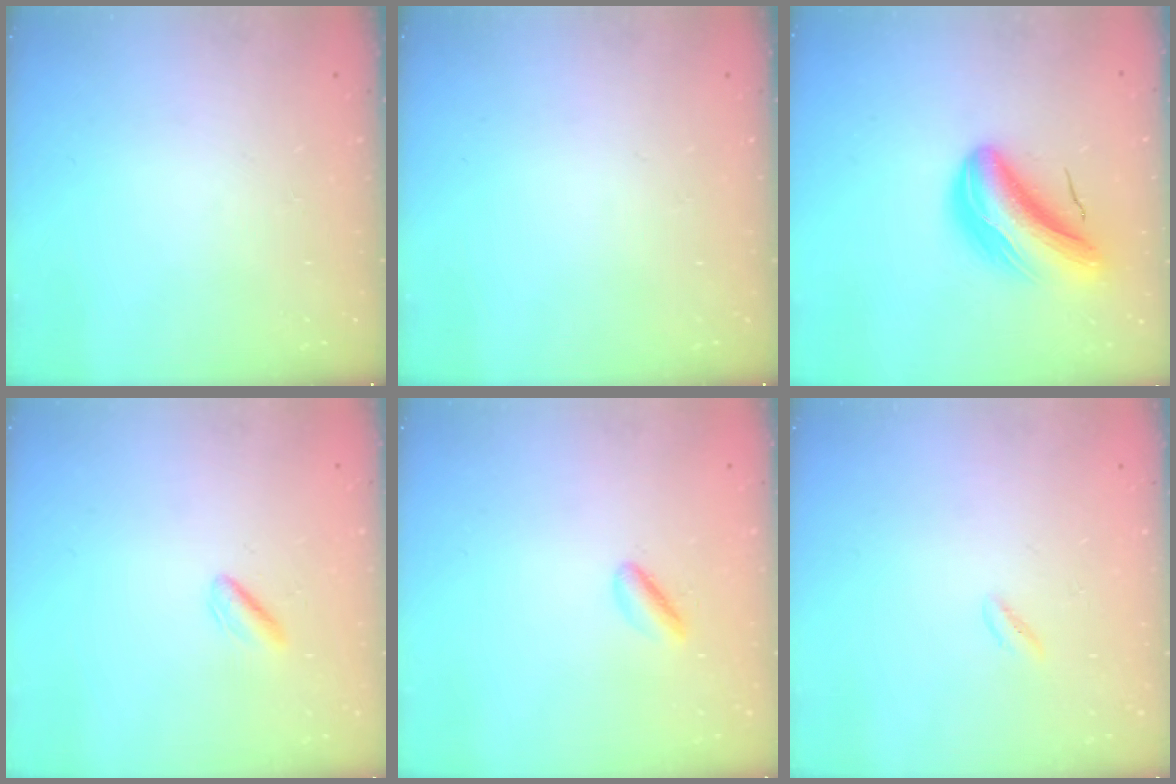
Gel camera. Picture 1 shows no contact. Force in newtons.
{"total": 0.0}
{"total": 9.7, "press": 9.3, "slide": 2.7}
{"total": 1.1, "press": 0.8, "slide": 0.8}
{"total": 2.7, "press": 2.5, "slide": 1.0}
{"total": 0.6, "press": 0.3, "slide": 0.6}